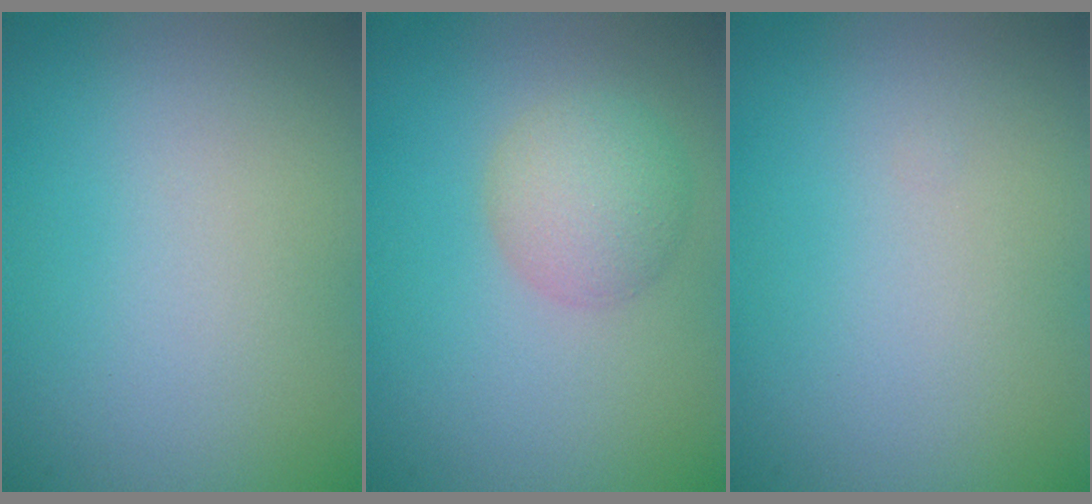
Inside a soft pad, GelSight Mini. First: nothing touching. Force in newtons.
{"total": 3.4, "press": 3.4, "slide": 0.2}
{"total": 0.0}